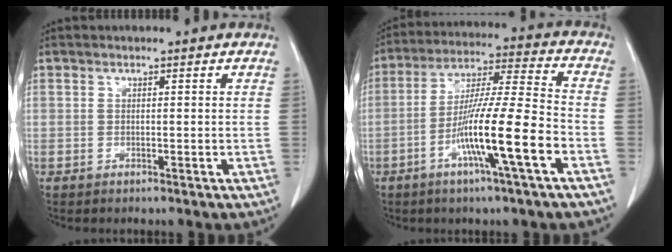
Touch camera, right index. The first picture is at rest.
{"total": 14.1, "force": [-5.4, -0.4, 13.0], "torque": [-0.236, -0.004, -0.101]}